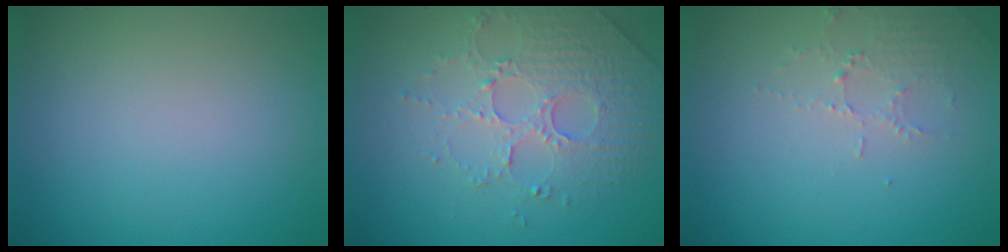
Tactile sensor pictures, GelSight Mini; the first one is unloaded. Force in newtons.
{"total": 5.0, "press": 3.6, "slide": 3.4}
{"total": 1.9, "press": 1.8, "slide": 0.4}